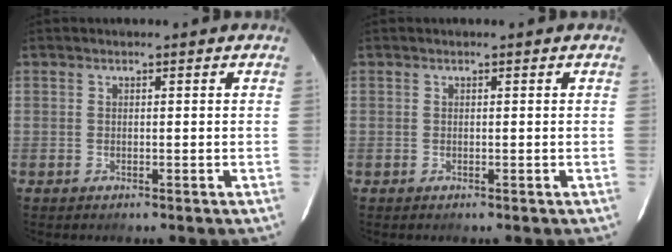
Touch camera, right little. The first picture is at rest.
{"total": 0.0}